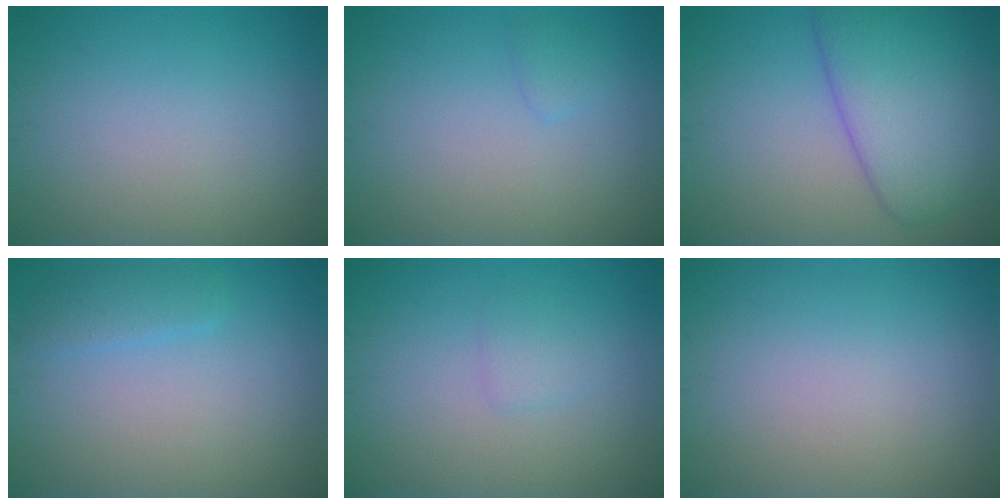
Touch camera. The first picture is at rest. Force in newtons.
{"total": 0.8, "press": 0.8, "slide": 0.1}
{"total": 7.8, "press": 7.8, "slide": 0.5}
{"total": 1.7, "press": 1.7, "slide": 0.1}
{"total": 1.1, "press": 1.1, "slide": 0.1}
{"total": 0.0}